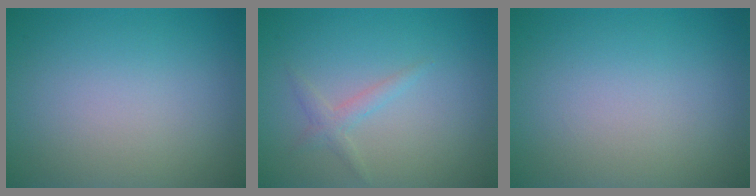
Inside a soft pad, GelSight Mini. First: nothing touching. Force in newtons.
{"total": 1.3, "press": 1.3, "slide": 0.0}
{"total": 0.0}